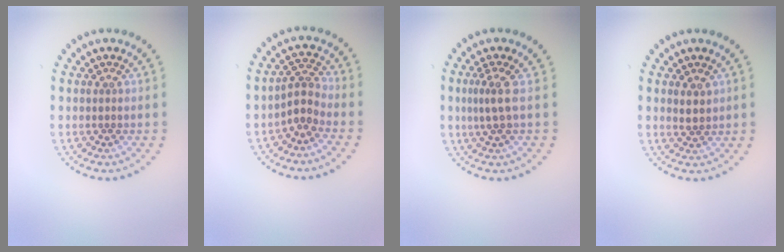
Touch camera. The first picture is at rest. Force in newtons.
{"total": 2.3, "press": 1.6, "slide": 1.6}
{"total": 2.2, "press": 1.4, "slide": 1.7}
{"total": 1.4, "press": 1.2, "slide": 0.6}